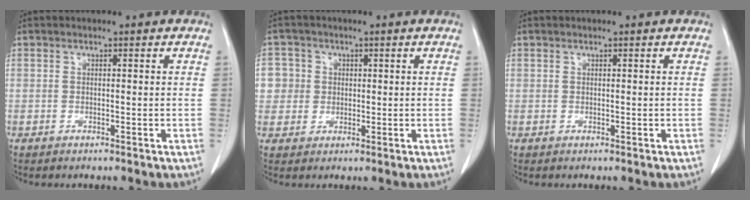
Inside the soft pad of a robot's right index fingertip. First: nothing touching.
{"total": 5.6, "force": [0.9, 5.5, 0.4], "torque": [-0.004, 0.017, 0.018]}
{"total": 0.0}